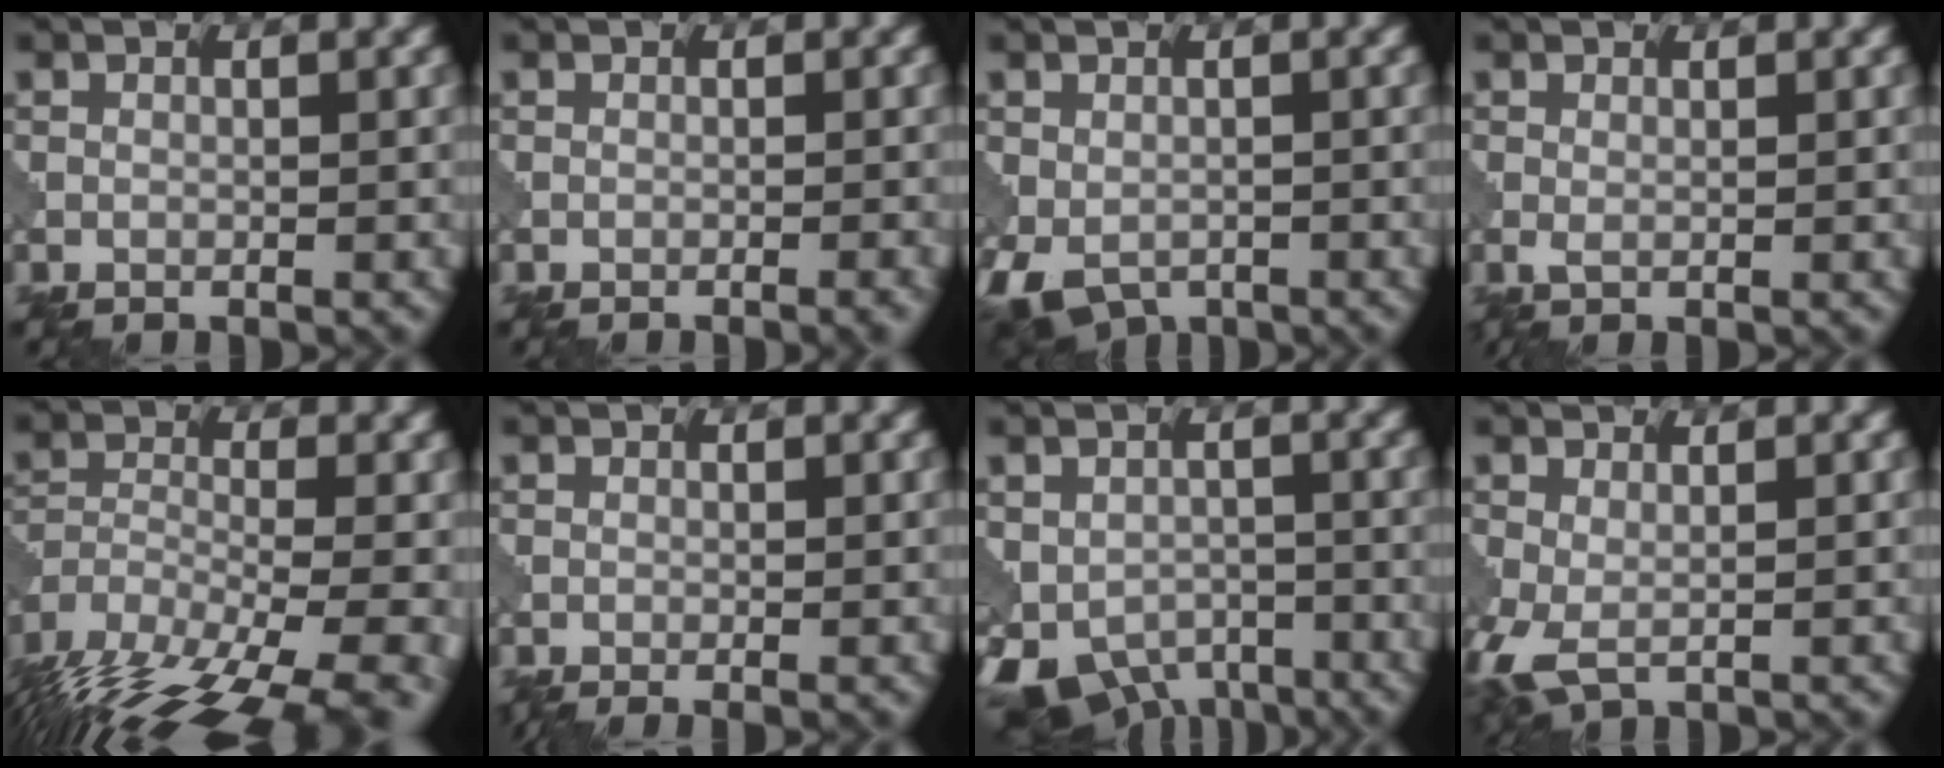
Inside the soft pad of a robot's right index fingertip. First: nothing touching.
{"total": 0.7, "force": [-0.5, -0.1, 0.4], "torque": [-0.006, 0.000, -0.010]}
{"total": 5.6, "force": [-2.6, 3.5, 3.5], "torque": [-0.073, -0.024, -0.036]}
{"total": 0.7, "force": [0.3, 0.1, 0.7], "torque": [-0.020, 0.000, 0.004]}
{"total": 14.3, "force": [-9.8, 5.5, 8.8], "torque": [-0.162, -0.026, -0.139]}
{"total": 0.6, "force": [-0.3, -0.1, 0.6], "torque": [-0.010, -0.005, -0.008]}
{"total": 8.1, "force": [-4.3, 4.9, 4.9], "torque": [-0.091, -0.023, -0.072]}
{"total": 3.1, "force": [-0.1, 1.5, 2.8], "torque": [-0.075, -0.003, -0.005]}